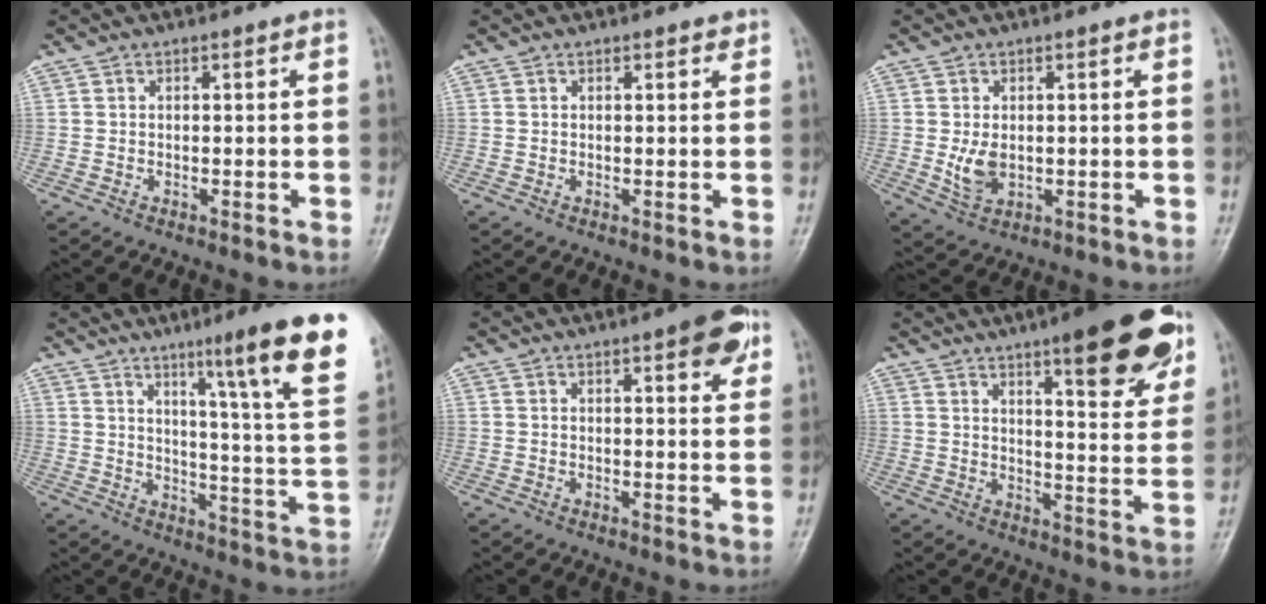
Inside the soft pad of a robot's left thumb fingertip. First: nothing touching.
{"total": 1.0, "force": [0.8, 0.4, 0.4], "torque": [-0.004, -0.005, 0.007]}
{"total": 4.3, "force": [0.1, 2.8, 3.2], "torque": [-0.052, -0.010, 0.012]}
{"total": 19.7, "force": [11.3, 0.5, 16.1], "torque": [-0.204, -0.055, 0.152]}
{"total": 6.7, "force": [3.6, 1.9, 5.3], "torque": [-0.054, -0.012, 0.040]}
{"total": 18.6, "force": [11.0, 4.6, 14.3], "torque": [-0.151, -0.052, 0.150]}